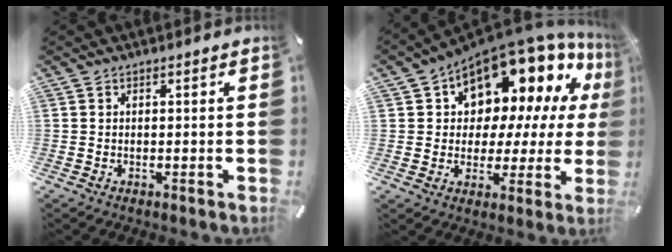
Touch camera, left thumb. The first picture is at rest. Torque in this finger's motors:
{"motor_torque": [2.51, 2.50, 2.13, -0.64, 0.27]}